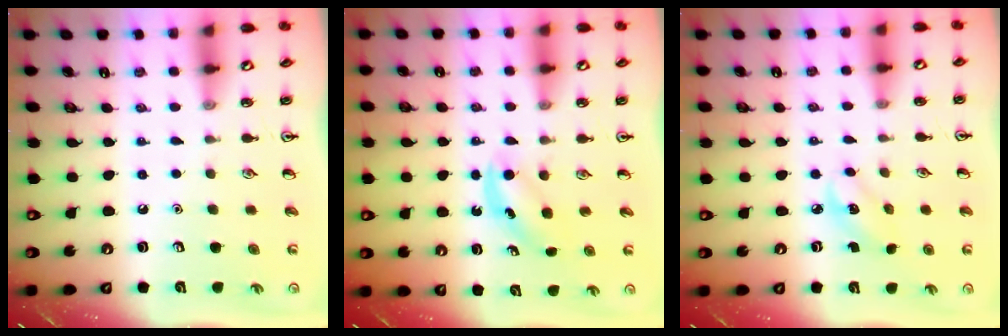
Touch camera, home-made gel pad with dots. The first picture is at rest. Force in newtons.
{"total": 4.0, "press": 4.0, "slide": 0.8}
{"total": 2.8, "press": 2.7, "slide": 0.8}